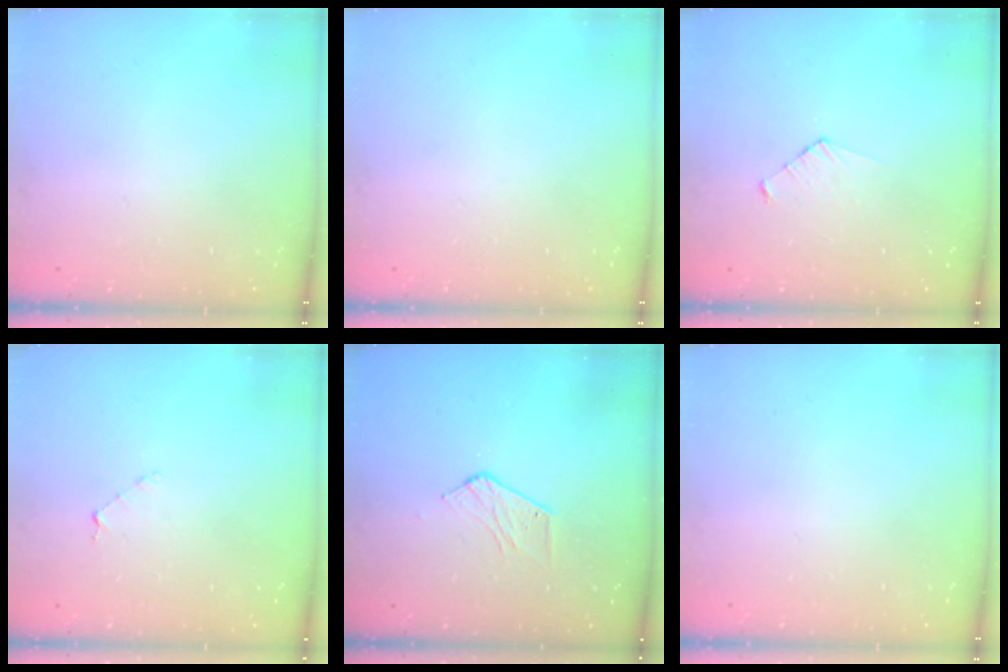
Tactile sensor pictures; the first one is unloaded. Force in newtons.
{"total": 0.0}
{"total": 3.8, "press": 3.8, "slide": 0.4}
{"total": 3.8, "press": 3.7, "slide": 0.3}
{"total": 3.8, "press": 3.8, "slide": 0.3}
{"total": 0.0}